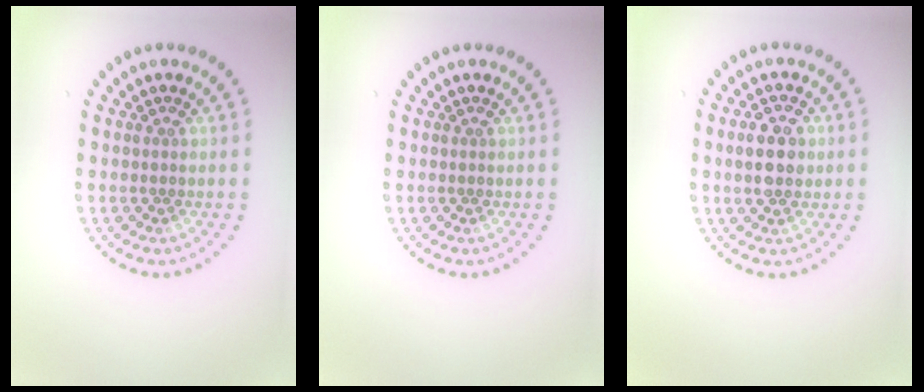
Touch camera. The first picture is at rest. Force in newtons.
{"total": 0.0}
{"total": 3.6, "press": 3.6, "slide": 0.2}